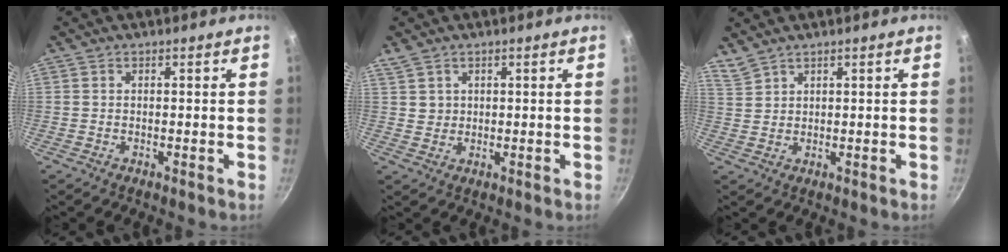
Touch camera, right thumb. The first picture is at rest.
{"total": 3.0, "force": [1.8, 2.1, 1.1], "torque": [-0.013, 0.000, 0.041]}
{"total": 2.7, "force": [2.5, 0.6, 0.6], "torque": [-0.014, -0.002, 0.060]}